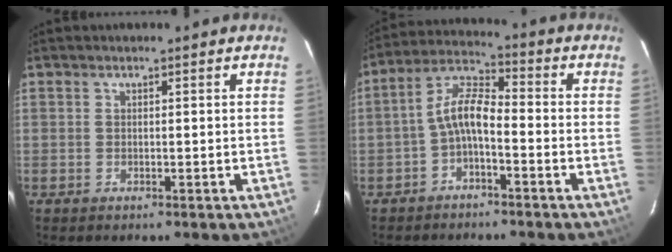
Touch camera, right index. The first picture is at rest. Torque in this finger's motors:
{"motor_torque": [1.40, -0.40, 0.60, 0.14]}